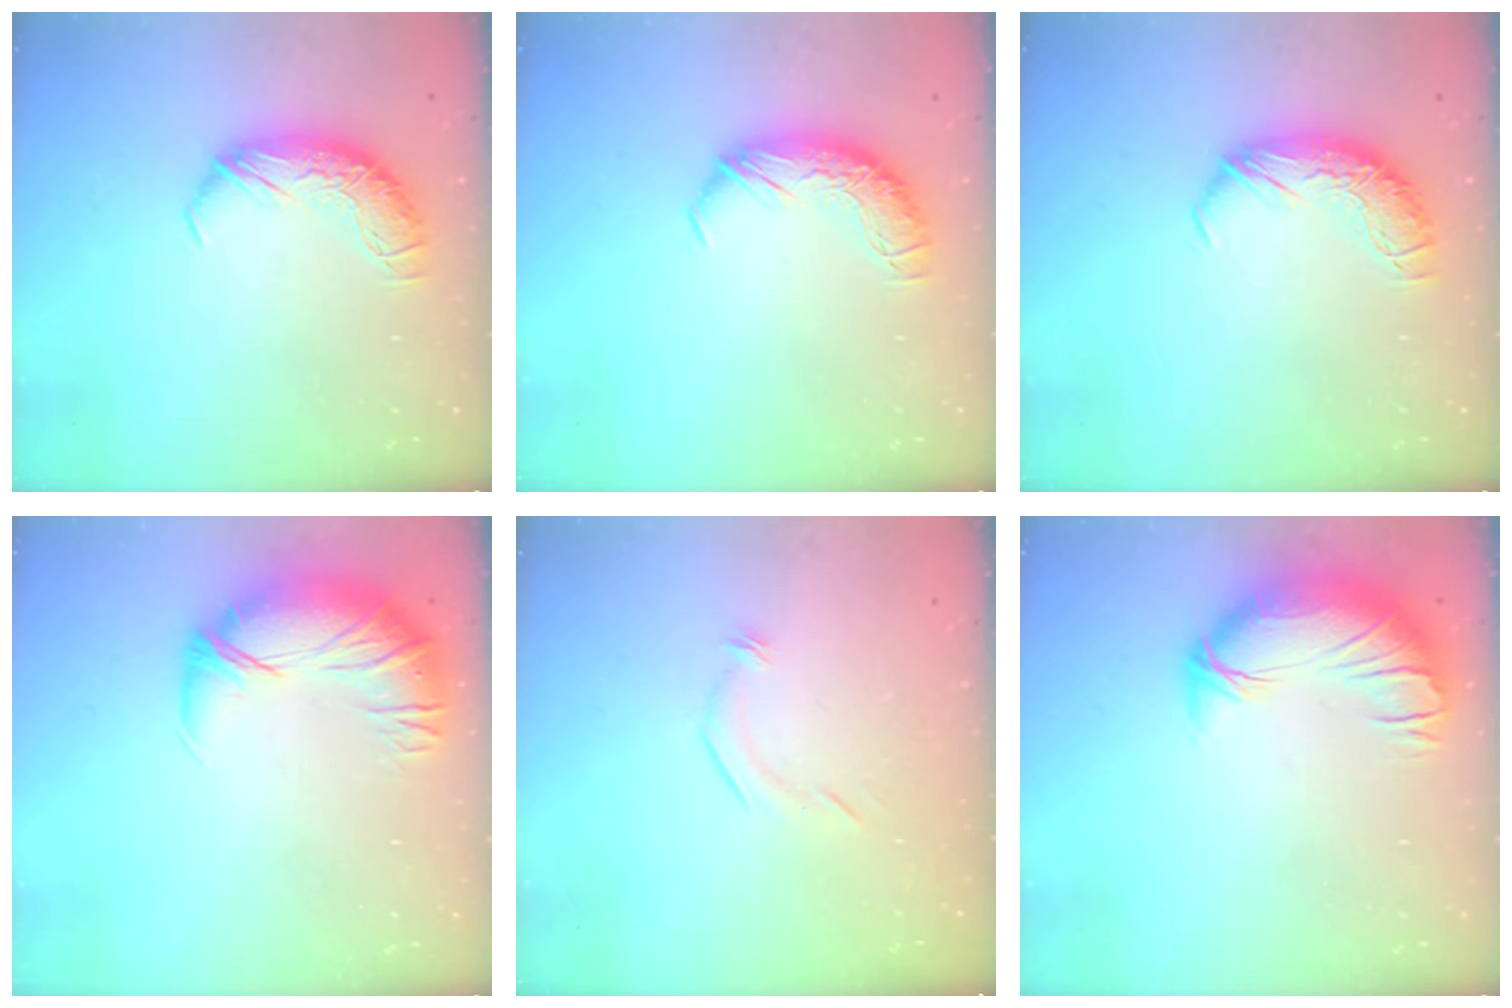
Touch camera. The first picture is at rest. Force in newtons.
{"total": 0.0}
{"total": 0.0}
{"total": 2.7, "press": 0.4, "slide": 2.7}
{"total": 7.2, "press": 7.2, "slide": 0.7}
{"total": 2.5, "press": 1.2, "slide": 2.2}